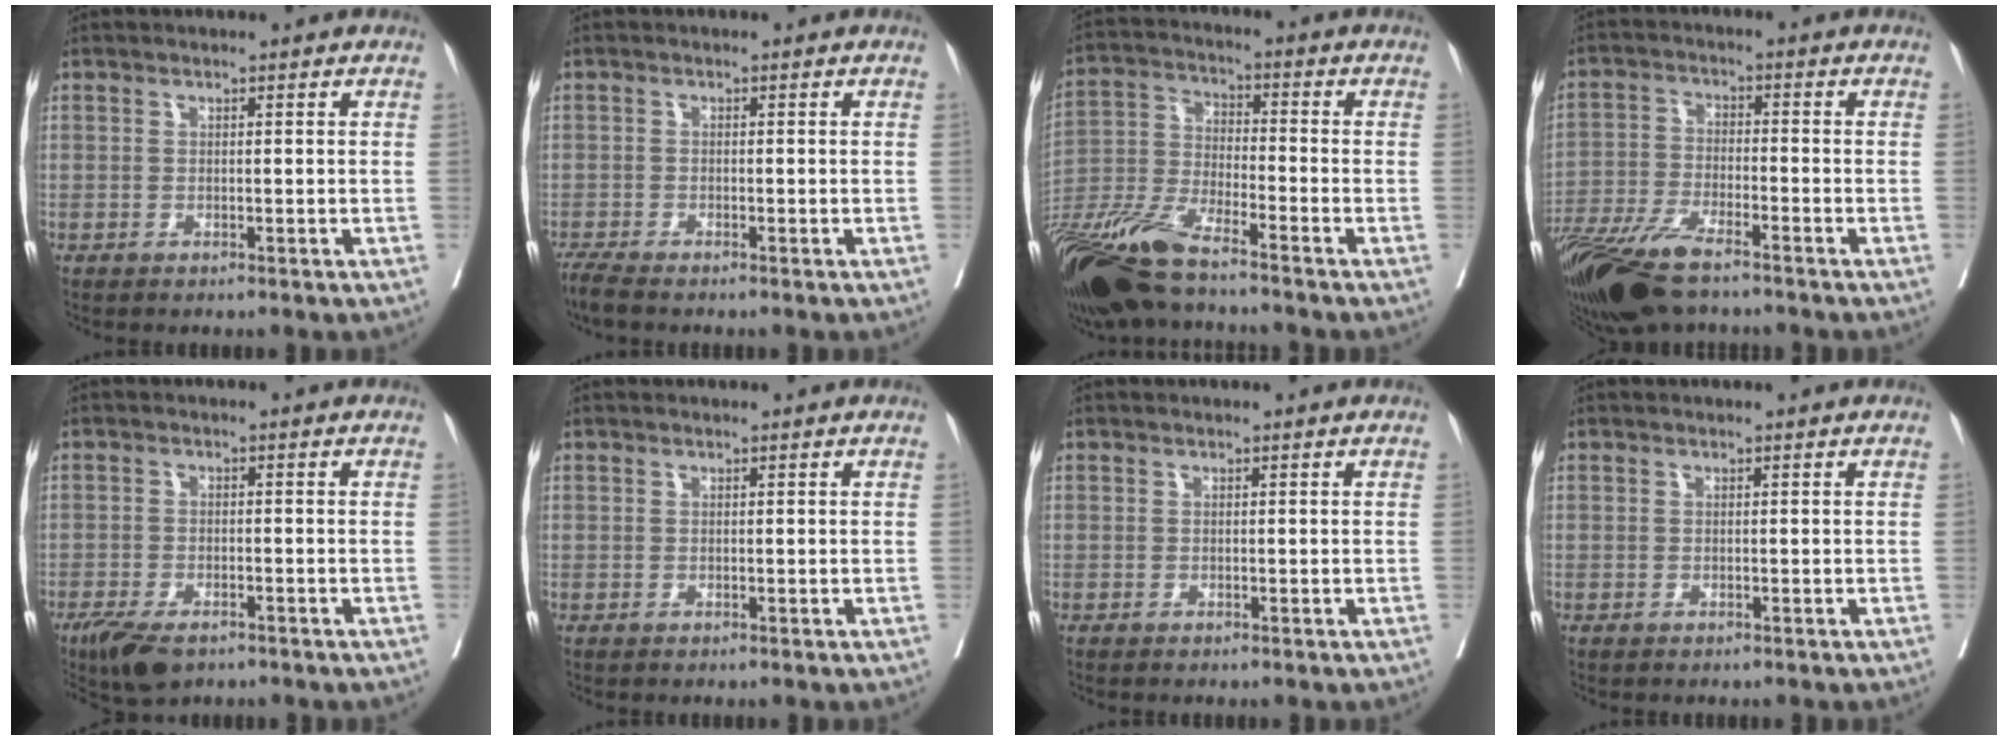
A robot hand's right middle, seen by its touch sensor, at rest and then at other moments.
{"total": 2.8, "force": [-2.5, 0.0, 1.2], "torque": [-0.028, -0.011, -0.048]}
{"total": 14.7, "force": [-11.5, 2.1, 8.9], "torque": [-0.193, -0.035, -0.224]}
{"total": 14.3, "force": [-10.8, 3.4, 8.8], "torque": [-0.186, -0.039, -0.196]}
{"total": 6.8, "force": [-4.8, 2.6, 4.0], "torque": [-0.069, -0.010, -0.081]}
{"total": 0.0}
{"total": 0.0}
{"total": 0.0}